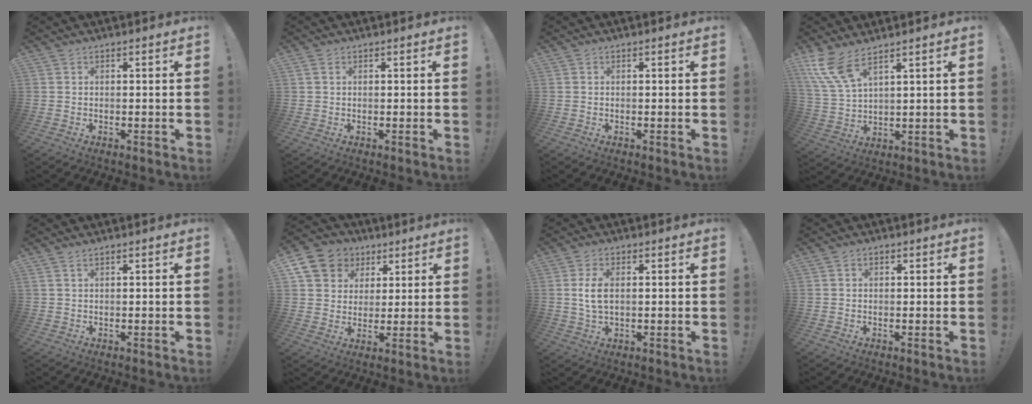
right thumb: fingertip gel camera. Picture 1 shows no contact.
{"total": 1.2, "force": [0.5, 0.7, 0.8], "torque": [-0.017, 0.002, 0.010]}
{"total": 0.0}
{"total": 9.2, "force": [6.5, 2.4, 6.1], "torque": [-0.137, -0.028, 0.125]}
{"total": 1.4, "force": [1.0, 0.3, 1.0], "torque": [-0.027, 0.002, 0.020]}
{"total": 12.0, "force": [5.3, 9.9, 4.1], "torque": [-0.057, -0.027, 0.109]}
{"total": 5.7, "force": [0.7, 2.9, 4.8], "torque": [-0.090, -0.003, 0.009]}
{"total": 0.8, "force": [0.3, 0.7, 0.3], "torque": [-0.004, 0.001, 0.005]}